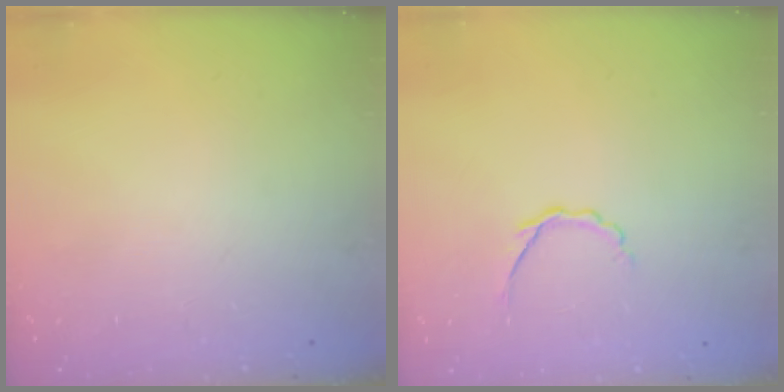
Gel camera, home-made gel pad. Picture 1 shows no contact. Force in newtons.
{"total": 2.9, "press": 2.7, "slide": 0.8}